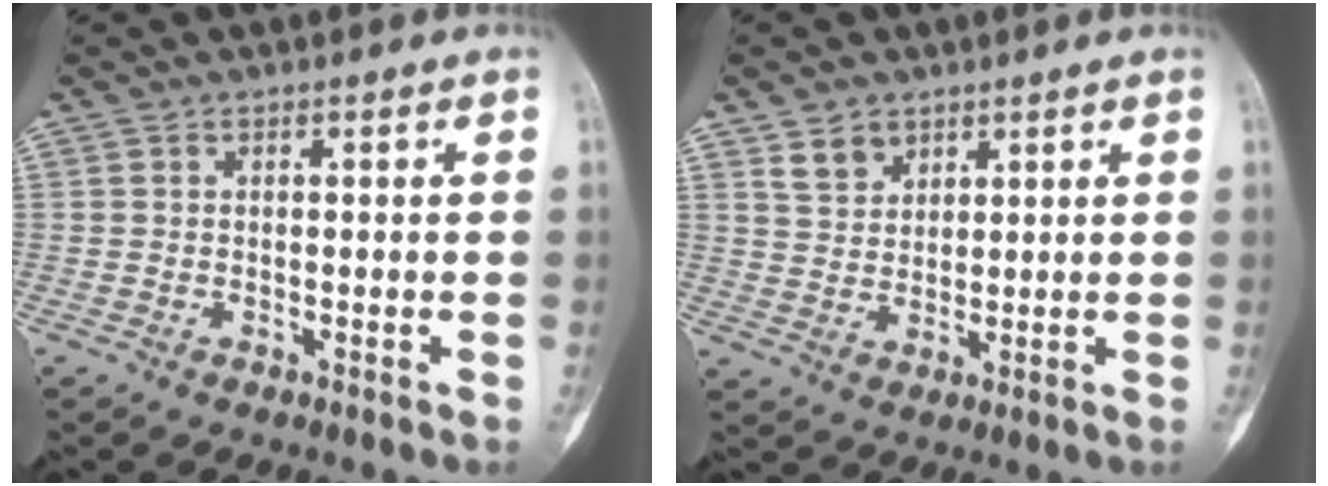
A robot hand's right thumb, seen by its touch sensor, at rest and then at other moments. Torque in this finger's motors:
{"motor_torque": [-0.20, 0.20, 0.11, -0.11, 0.01]}